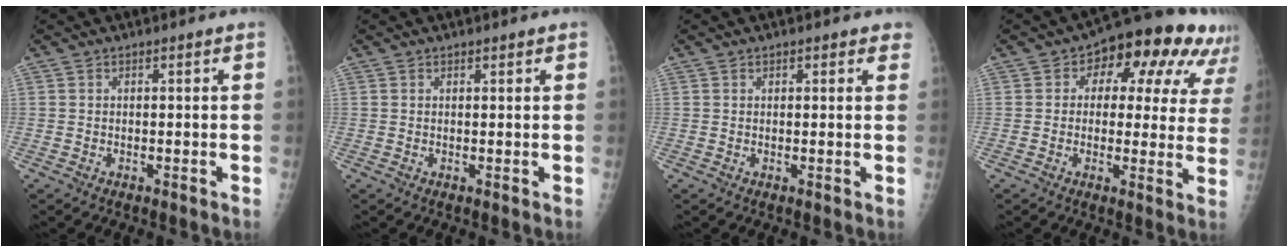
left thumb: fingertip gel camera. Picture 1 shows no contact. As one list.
[{"total": 0.6, "force": [0.5, 0.2, 0.3], "torque": [-0.002, -0.002, 0.007]}, {"total": 2.0, "force": [1.3, 1.0, 1.0], "torque": [0.005, -0.003, 0.010]}, {"total": 16.4, "force": [7.3, 9.7, 11.0], "torque": [-0.081, 0.005, 0.078]}]